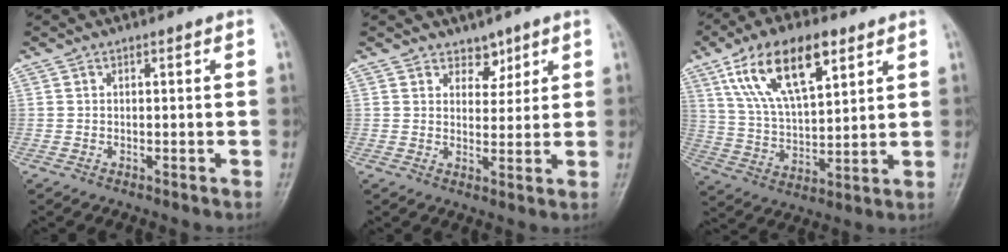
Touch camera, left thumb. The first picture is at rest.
{"total": 3.6, "force": [2.6, 2.3, 0.9], "torque": [0.013, -0.018, 0.041]}
{"total": 16.7, "force": [8.5, 7.3, 12.4], "torque": [-0.201, -0.020, 0.160]}